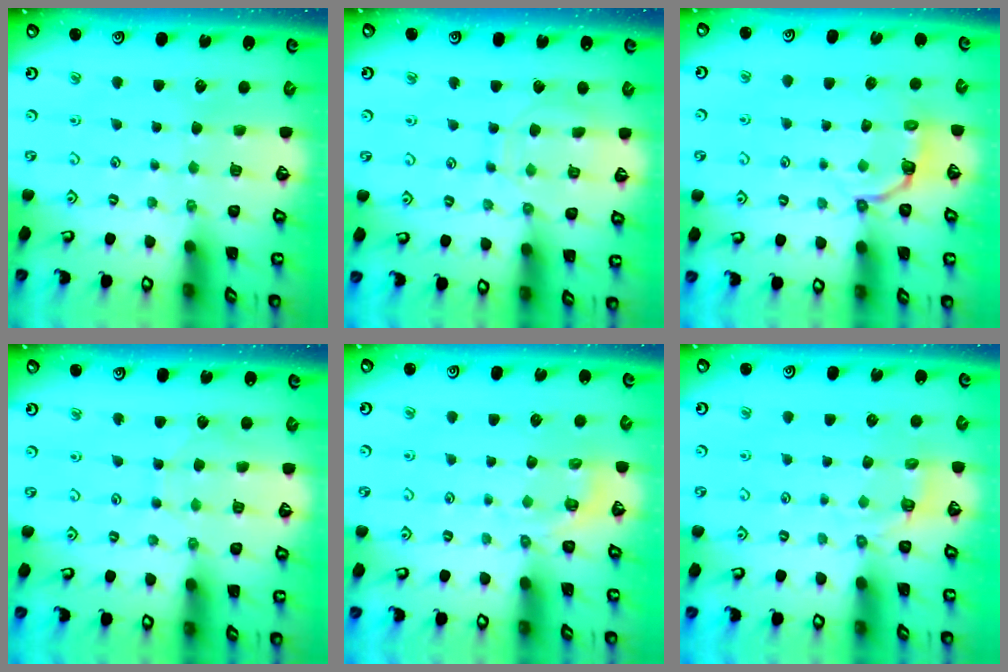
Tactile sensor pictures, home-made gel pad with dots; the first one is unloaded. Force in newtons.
{"total": 9.3, "press": 9.2, "slide": 0.8}
{"total": 3.8, "press": 1.9, "slide": 3.3}
{"total": 4.4, "press": 4.4, "slide": 0.4}
{"total": 2.3, "press": 1.4, "slide": 1.8}
{"total": 2.9, "press": 2.0, "slide": 2.1}